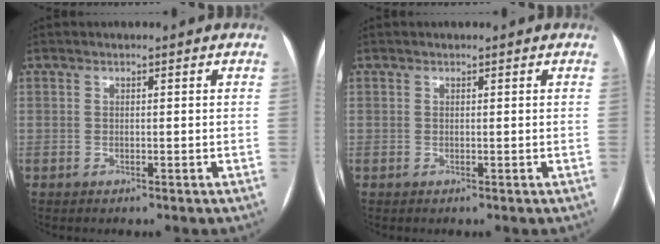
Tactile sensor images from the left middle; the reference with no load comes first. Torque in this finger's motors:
{"motor_torque": [-0.20, -0.02, -0.09, -0.01]}